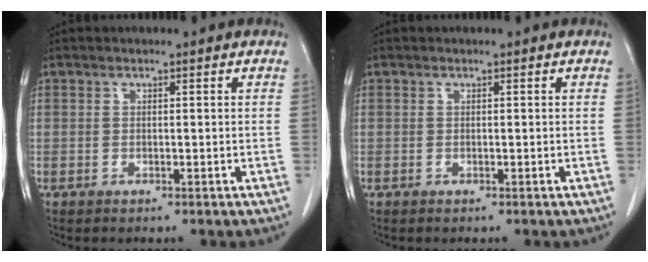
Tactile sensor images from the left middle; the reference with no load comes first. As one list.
[{"total": 0.0}]